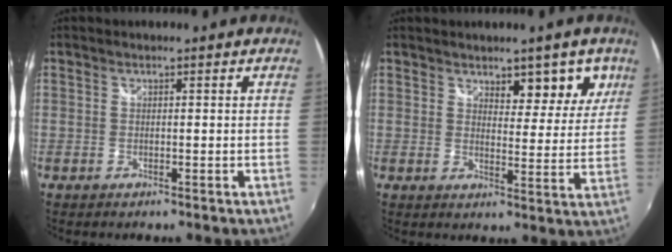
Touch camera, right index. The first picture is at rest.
{"total": 6.9, "force": [4.6, 3.3, 3.9], "torque": [-0.043, 0.007, 0.068]}